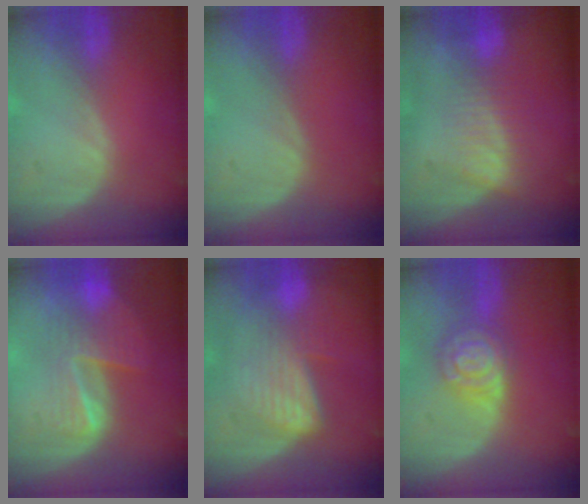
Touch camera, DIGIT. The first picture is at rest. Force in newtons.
{"total": 0.0}
{"total": 7.2, "press": 6.3, "slide": 3.5}
{"total": 7.6, "press": 6.7, "slide": 3.4}
{"total": 6.9, "press": 6.2, "slide": 2.9}
{"total": 6.6, "press": 6.6, "slide": 0.3}